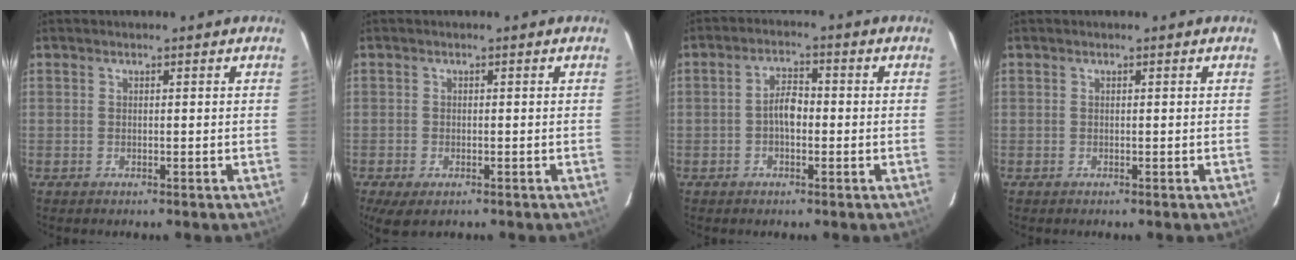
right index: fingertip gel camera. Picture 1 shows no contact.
{"total": 4.5, "force": [-2.6, 2.2, 2.9], "torque": [-0.063, -0.019, -0.043]}
{"total": 3.8, "force": [-0.8, 1.9, 3.2], "torque": [-0.059, 0.011, -0.013]}
{"total": 0.0}